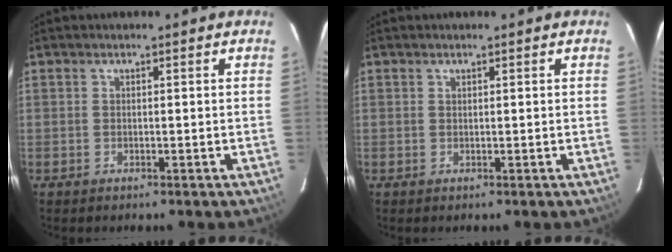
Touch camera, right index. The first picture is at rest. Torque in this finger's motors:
{"motor_torque": [0.12, -0.04, 0.04, 0.01]}